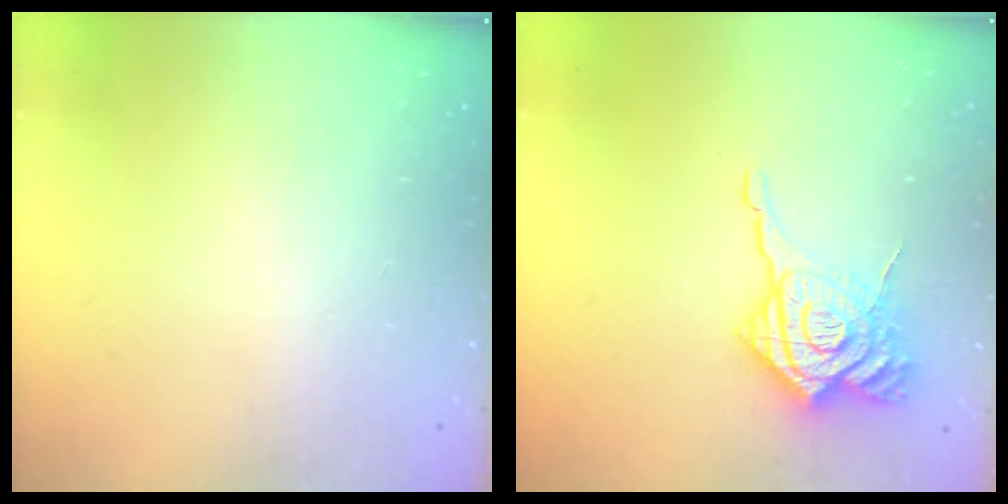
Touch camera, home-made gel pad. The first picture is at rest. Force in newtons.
{"total": 19.3, "press": 19.2, "slide": 2.0}